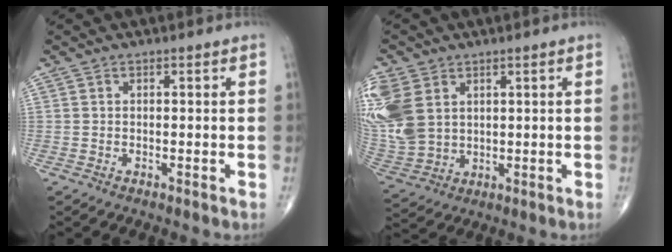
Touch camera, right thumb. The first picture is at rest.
{"total": 15.1, "force": [4.3, 11.1, 9.4], "torque": [-0.240, -0.006, 0.100]}